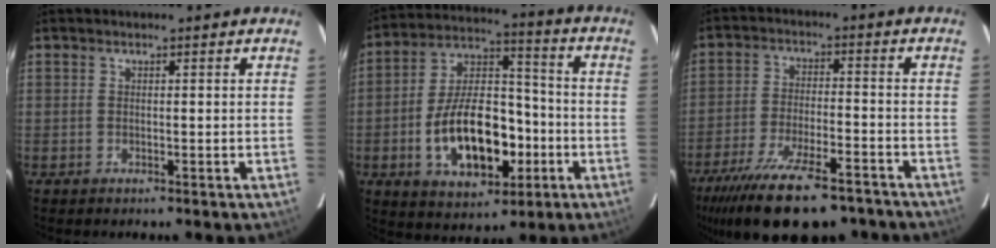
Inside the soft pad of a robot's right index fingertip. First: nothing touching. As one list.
[{"total": 17.9, "force": [-5.2, 9.7, 14.1], "torque": [-0.270, 0.020, -0.072]}, {"total": 20.5, "force": [-15.7, 6.2, 11.6], "torque": [-0.230, -0.042, -0.239]}]